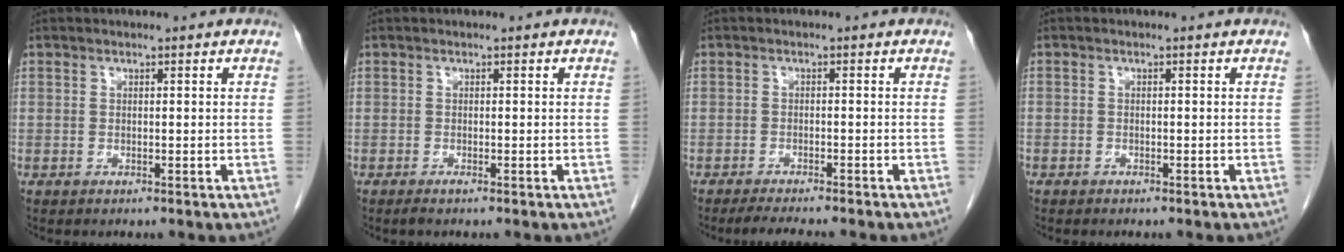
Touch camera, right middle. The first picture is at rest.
{"total": 0.6, "force": [-0.4, -0.1, 0.4], "torque": [-0.008, -0.001, -0.008]}
{"total": 4.8, "force": [-4.1, 0.0, 2.4], "torque": [-0.035, -0.011, -0.063]}
{"total": 0.5, "force": [-0.4, 0.4, 0.0], "torque": [0.000, 0.004, -0.006]}